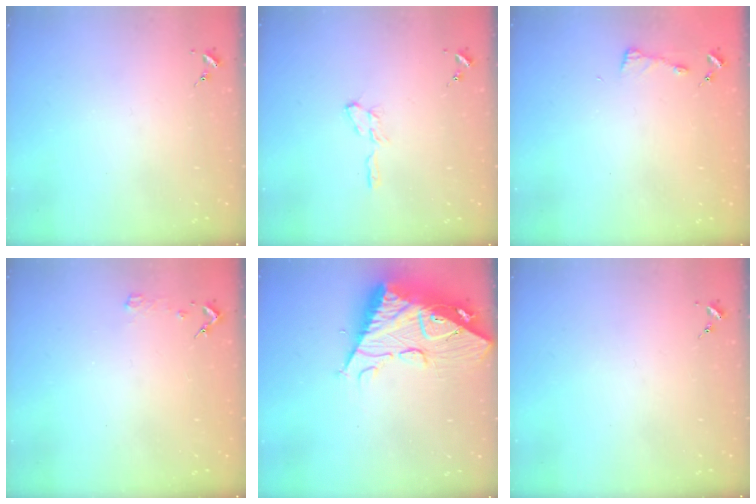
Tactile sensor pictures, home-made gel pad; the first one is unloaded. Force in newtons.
{"total": 6.0, "press": 6.0, "slide": 0.7}
{"total": 3.2, "press": 3.1, "slide": 0.4}
{"total": 2.3, "press": 2.3, "slide": 0.3}
{"total": 21.1, "press": 21.0, "slide": 2.0}
{"total": 0.0}